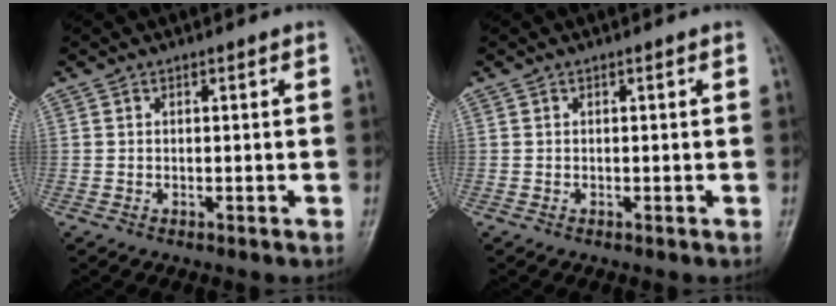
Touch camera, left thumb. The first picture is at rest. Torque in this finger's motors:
{"motor_torque": [-0.04, 0.04, -0.06, 0.05, 0.00]}